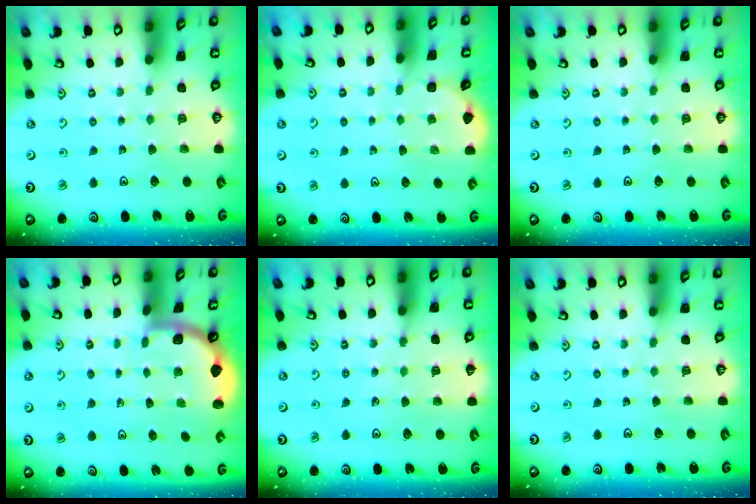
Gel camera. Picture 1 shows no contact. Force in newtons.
{"total": 2.1, "press": 2.1, "slide": 0.2}
{"total": 0.0}
{"total": 1.8, "press": 1.8, "slide": 0.1}
{"total": 4.4, "press": 4.3, "slide": 0.8}
{"total": 0.0}